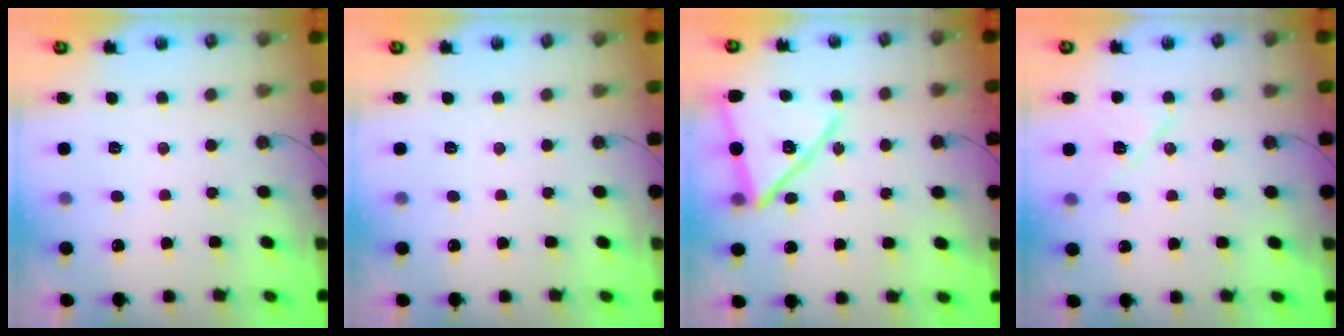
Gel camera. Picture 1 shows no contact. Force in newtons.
{"total": 0.0}
{"total": 15.0, "press": 14.9, "slide": 1.3}
{"total": 8.6, "press": 8.5, "slide": 0.9}